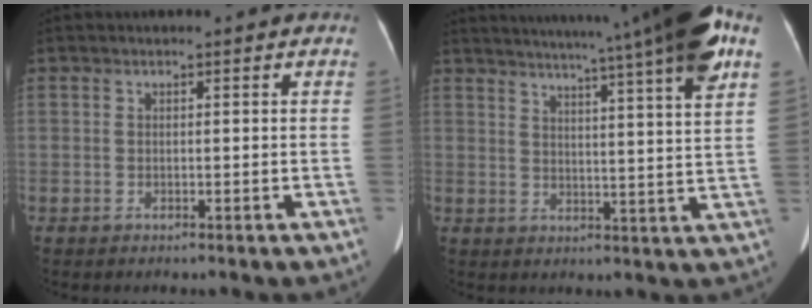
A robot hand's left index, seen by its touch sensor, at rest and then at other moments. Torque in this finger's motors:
{"motor_torque": [0.81, -0.93, 0.18, 0.17]}